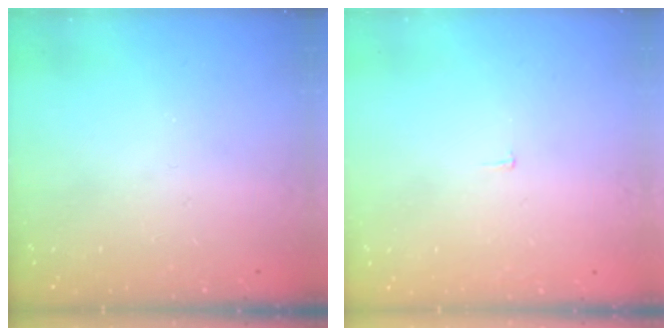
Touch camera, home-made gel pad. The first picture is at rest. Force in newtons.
{"total": 2.2, "press": 2.2, "slide": 0.1}